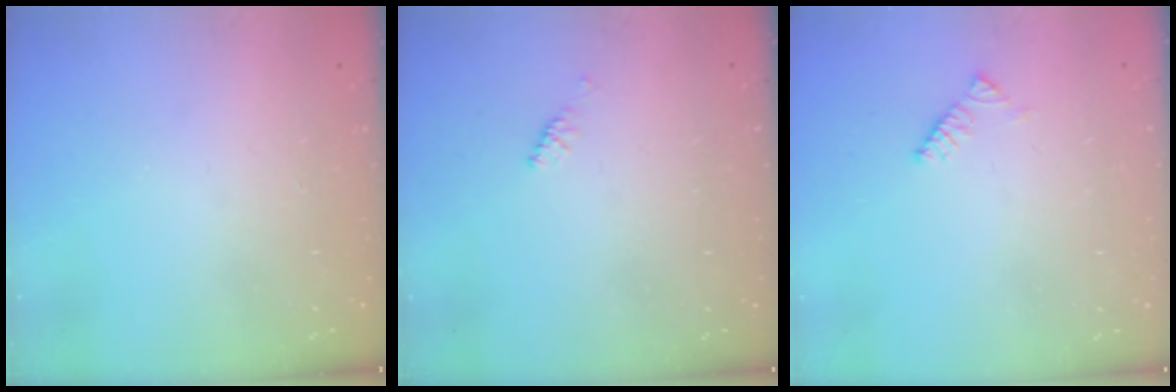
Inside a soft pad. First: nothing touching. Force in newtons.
{"total": 2.4, "press": 2.3, "slide": 0.7}
{"total": 2.9, "press": 2.9, "slide": 0.5}